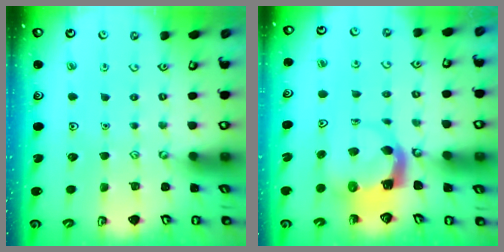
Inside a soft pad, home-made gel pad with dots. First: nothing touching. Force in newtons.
{"total": 4.1, "press": 4.0, "slide": 0.8}